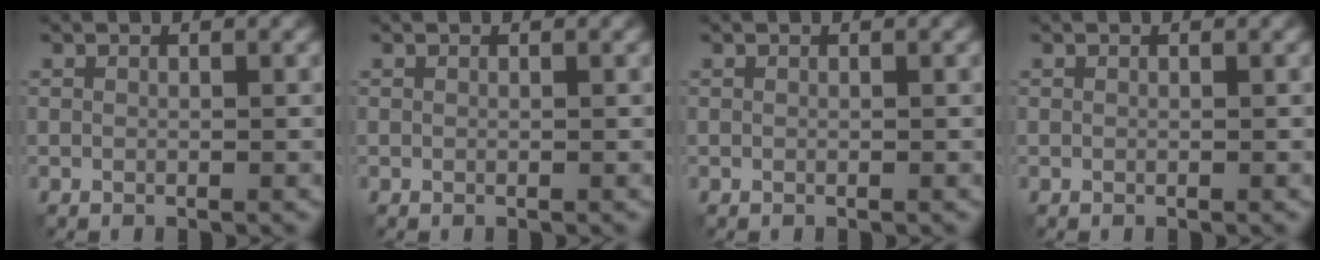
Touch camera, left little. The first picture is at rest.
{"total": 0.0}
{"total": 0.0}
{"total": 0.0}